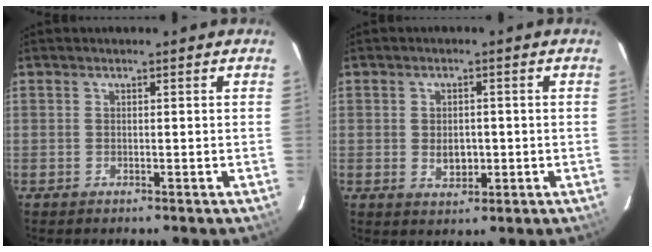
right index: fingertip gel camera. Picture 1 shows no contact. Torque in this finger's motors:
{"motor_torque": [0.09, 0.00, 0.05, 0.01]}